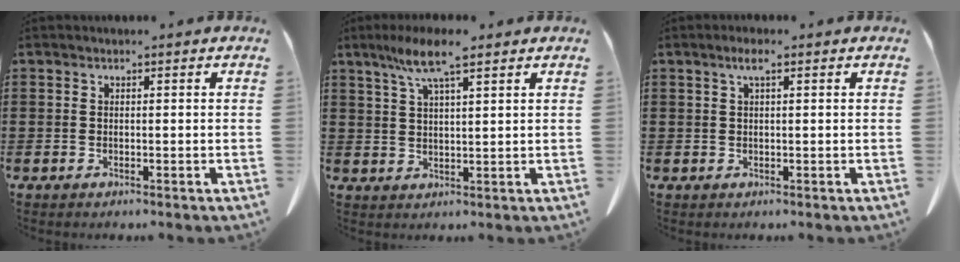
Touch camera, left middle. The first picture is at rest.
{"total": 7.4, "force": [4.8, 1.0, 5.5], "torque": [-0.117, 0.002, 0.084]}
{"total": 2.1, "force": [0.8, 0.4, 1.8], "torque": [-0.037, 0.005, 0.013]}